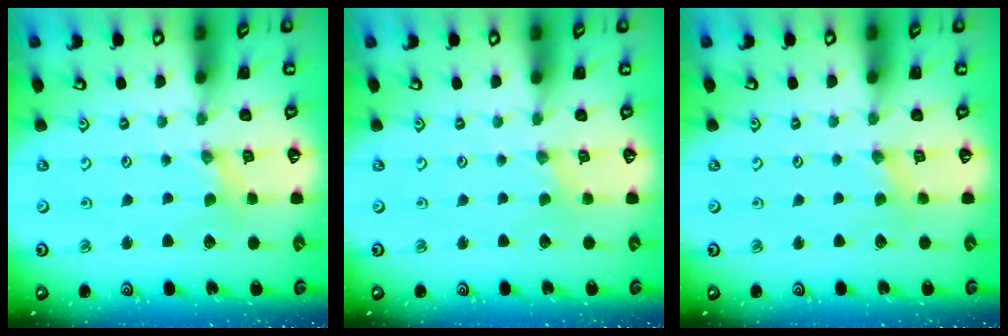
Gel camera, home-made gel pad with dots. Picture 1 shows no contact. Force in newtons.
{"total": 0.0}
{"total": 1.9, "press": 1.8, "slide": 0.3}